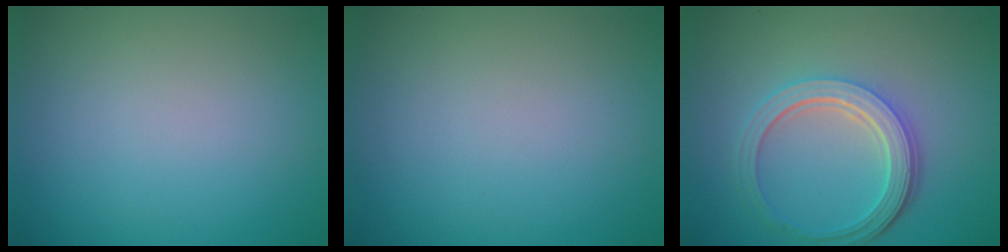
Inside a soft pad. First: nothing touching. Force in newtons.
{"total": 0.0}
{"total": 5.0, "press": 3.7, "slide": 3.3}